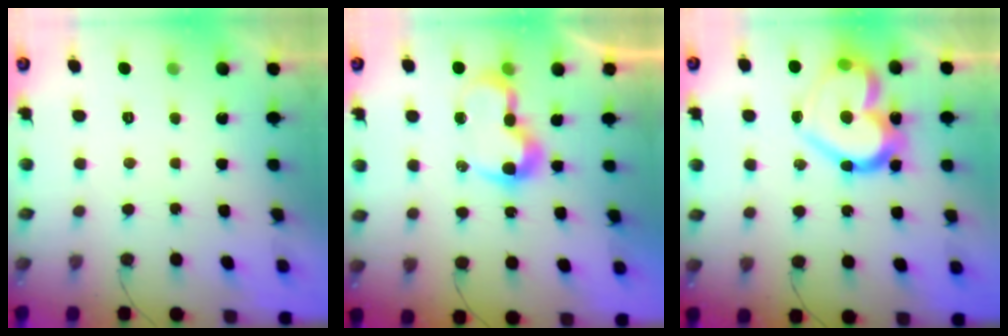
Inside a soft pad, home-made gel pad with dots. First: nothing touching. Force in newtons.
{"total": 8.0, "press": 8.0, "slide": 0.2}
{"total": 21.2, "press": 21.1, "slide": 1.5}